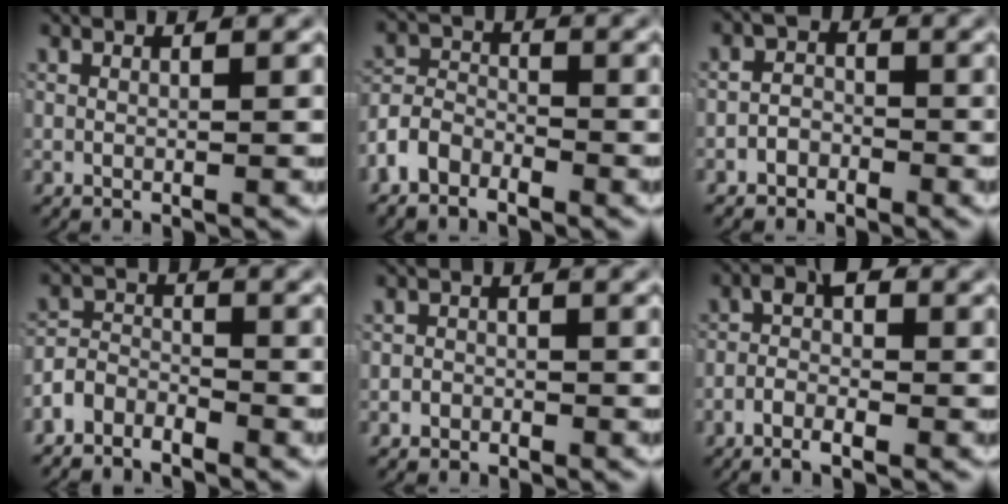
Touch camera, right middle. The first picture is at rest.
{"total": 4.7, "force": [-2.5, 3.6, 1.8], "torque": [-0.035, -0.010, -0.049]}
{"total": 2.4, "force": [-1.9, 1.5, 0.3], "torque": [0.005, -0.007, -0.035]}
{"total": 4.4, "force": [-3.2, 2.8, 1.1], "torque": [-0.015, -0.013, -0.064]}
{"total": 1.3, "force": [-1.1, 0.7, -0.2], "torque": [0.011, -0.002, -0.021]}
{"total": 3.8, "force": [-1.3, 2.1, 2.9], "torque": [-0.042, -0.001, -0.032]}